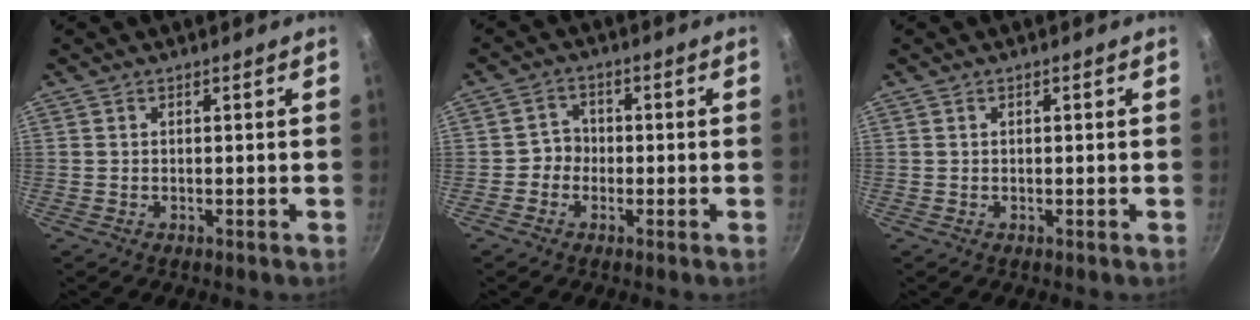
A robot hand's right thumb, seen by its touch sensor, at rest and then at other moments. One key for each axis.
{"total": 3.2, "fx": -0.9, "fy": 2.9, "fz": 0.8, "tx": 0.017, "ty": 0.013, "tz": -0.024}
{"total": 0.7, "fx": 0.3, "fy": 0.3, "fz": 0.6, "tx": -0.008, "ty": 0.003, "tz": 0.004}